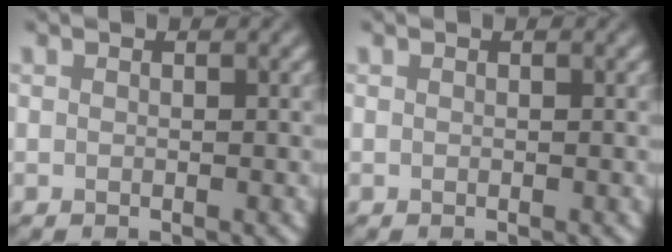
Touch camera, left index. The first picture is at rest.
{"total": 0.0}